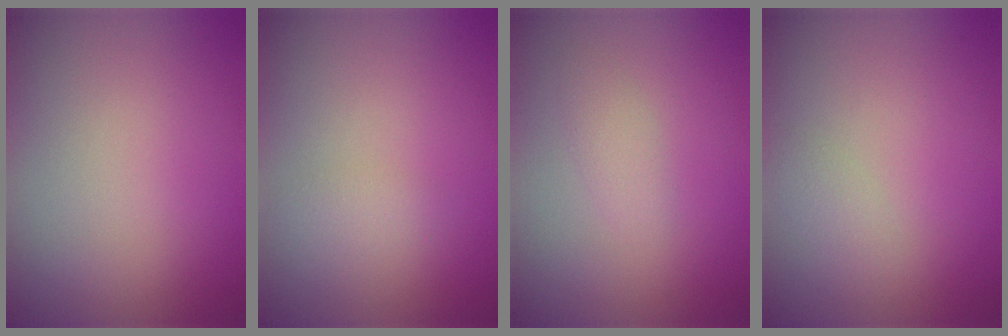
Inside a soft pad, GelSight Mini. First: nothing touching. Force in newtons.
{"total": 1.0, "press": 1.0, "slide": 0.2}
{"total": 1.3, "press": 1.3, "slide": 0.1}
{"total": 1.0, "press": 1.0, "slide": 0.1}